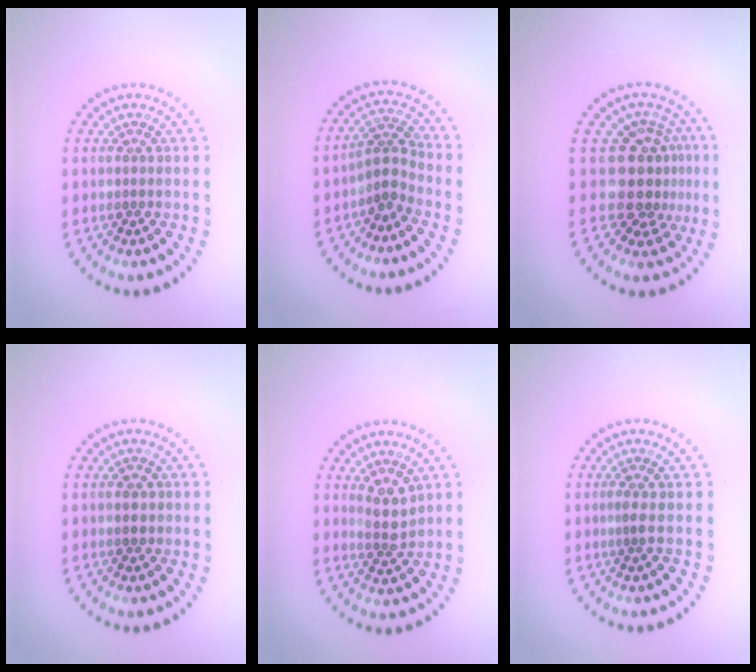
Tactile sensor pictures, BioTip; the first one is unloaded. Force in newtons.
{"total": 2.5, "press": 1.8, "slide": 1.7}
{"total": 4.0, "press": 3.0, "slide": 2.7}
{"total": 1.5, "press": 1.5, "slide": 0.1}
{"total": 2.5, "press": 2.1, "slide": 1.3}
{"total": 0.9, "press": 0.6, "slide": 0.7}